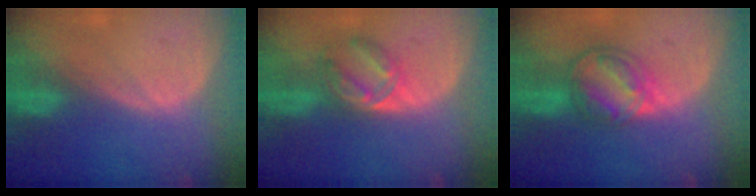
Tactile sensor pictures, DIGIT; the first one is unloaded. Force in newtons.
{"total": 5.9, "press": 5.5, "slide": 2.0}
{"total": 7.7, "press": 6.8, "slide": 3.6}